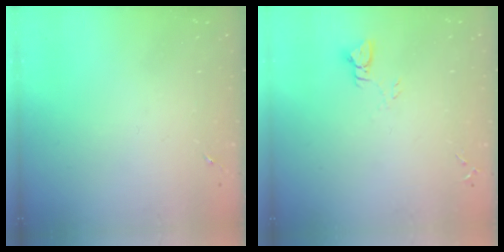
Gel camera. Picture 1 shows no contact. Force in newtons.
{"total": 3.5, "press": 3.5, "slide": 0.2}